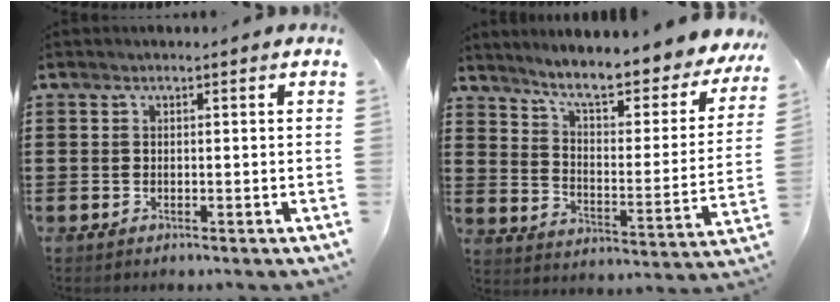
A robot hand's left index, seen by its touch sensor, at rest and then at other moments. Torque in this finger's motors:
{"motor_torque": [1.26, -0.32, 1.05, 0.21]}